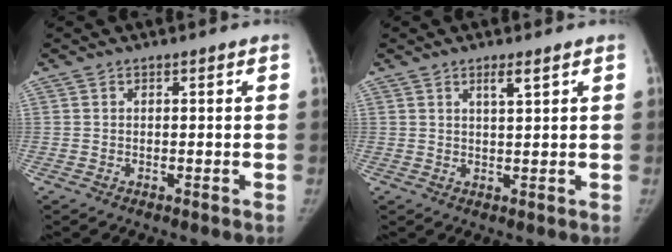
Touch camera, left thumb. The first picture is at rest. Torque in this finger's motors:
{"motor_torque": [0.22, -0.13, 0.74, -0.38, 0.10]}